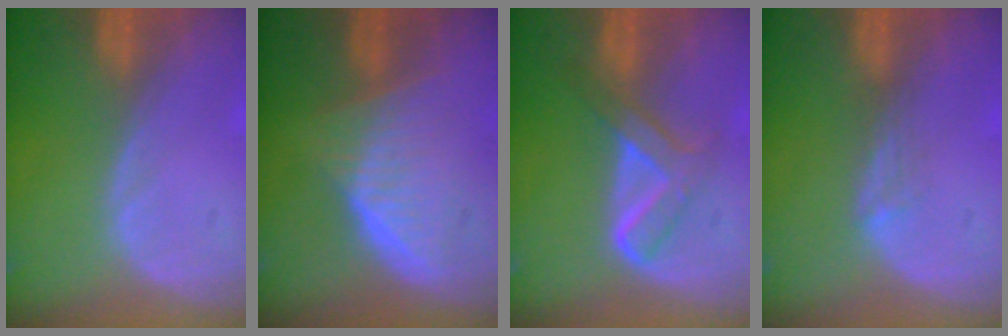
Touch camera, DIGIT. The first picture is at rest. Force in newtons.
{"total": 5.9, "press": 5.9, "slide": 0.6}
{"total": 5.3, "press": 5.2, "slide": 1.1}
{"total": 1.8, "press": 1.3, "slide": 1.2}